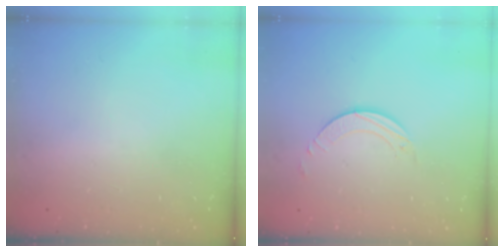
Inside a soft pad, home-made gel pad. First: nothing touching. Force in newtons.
{"total": 1.9, "press": 1.9, "slide": 0.1}